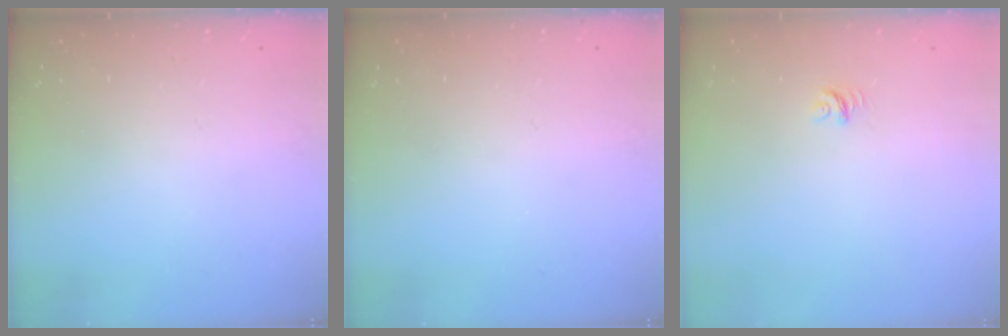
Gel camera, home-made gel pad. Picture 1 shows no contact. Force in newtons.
{"total": 0.0}
{"total": 3.5, "press": 3.5, "slide": 0.1}